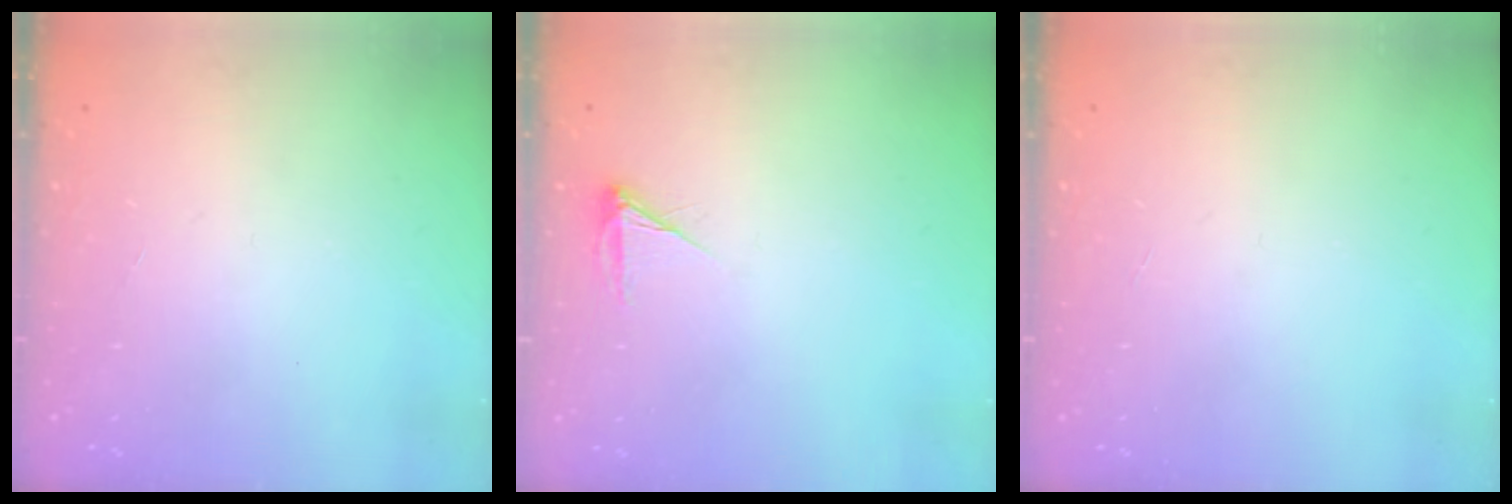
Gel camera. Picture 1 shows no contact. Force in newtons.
{"total": 3.4, "press": 3.4, "slide": 0.5}
{"total": 0.0}